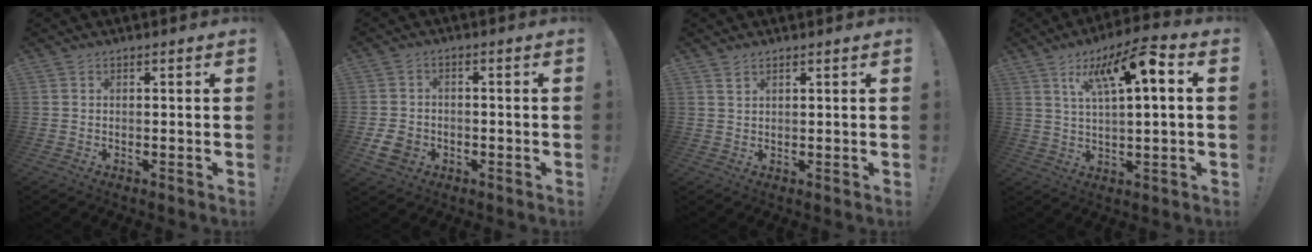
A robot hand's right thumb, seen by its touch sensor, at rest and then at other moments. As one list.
[{"total": 6.7, "force": [-3.0, 5.2, 2.9], "torque": [-0.056, 0.015, -0.054]}, {"total": 1.7, "force": [1.2, 0.6, 1.0], "torque": [-0.018, -0.003, 0.022]}, {"total": 12.5, "force": [4.1, 2.8, 11.5], "torque": [-0.188, -0.004, 0.061]}]